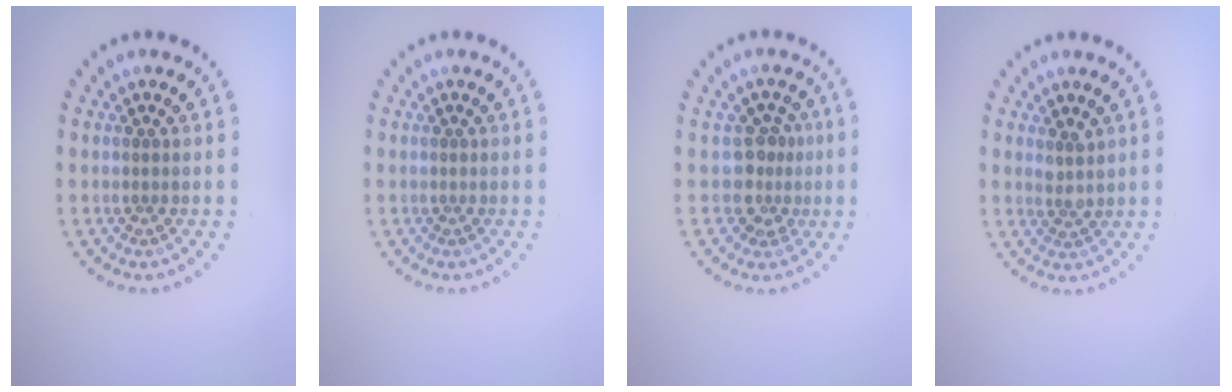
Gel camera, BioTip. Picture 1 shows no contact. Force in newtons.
{"total": 0.0}
{"total": 2.7, "press": 2.0, "slide": 1.8}
{"total": 1.5, "press": 1.2, "slide": 0.9}